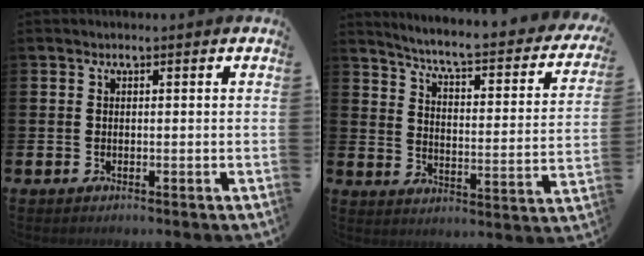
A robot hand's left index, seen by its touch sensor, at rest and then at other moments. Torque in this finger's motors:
{"motor_torque": [0.80, -1.12, 0.29, 0.14]}